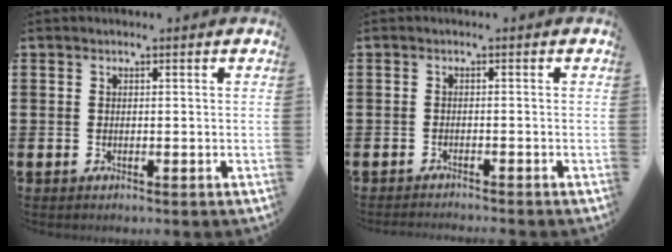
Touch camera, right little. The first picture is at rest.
{"total": 0.9, "force": [-0.9, -0.2, 0.0], "torque": [0.000, 0.001, -0.018]}